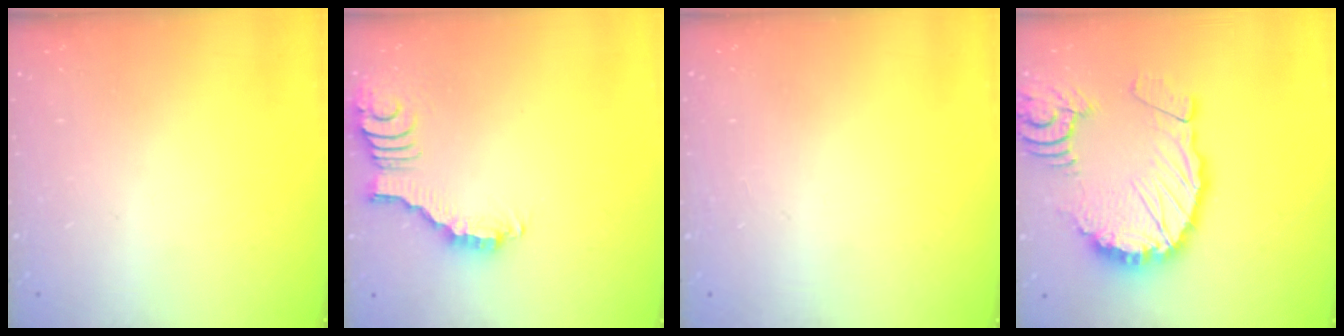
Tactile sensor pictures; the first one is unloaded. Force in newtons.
{"total": 3.5, "press": 3.5, "slide": 0.4}
{"total": 0.0}
{"total": 18.6, "press": 18.4, "slide": 2.6}